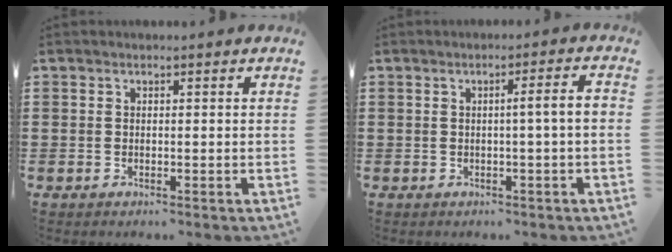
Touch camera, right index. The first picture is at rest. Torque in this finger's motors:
{"motor_torque": [0.73, -0.53, 0.28, 0.10]}